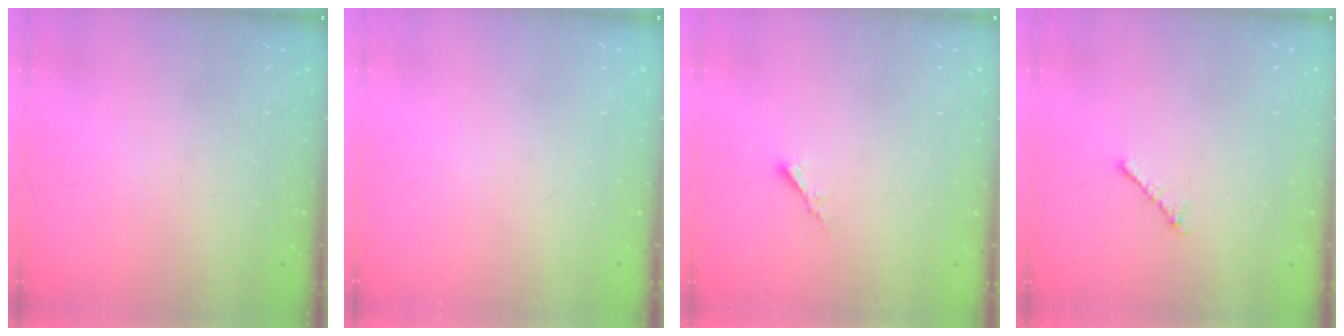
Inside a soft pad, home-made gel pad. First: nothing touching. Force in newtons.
{"total": 0.0}
{"total": 1.7, "press": 1.6, "slide": 0.5}
{"total": 1.0, "press": 0.9, "slide": 0.4}